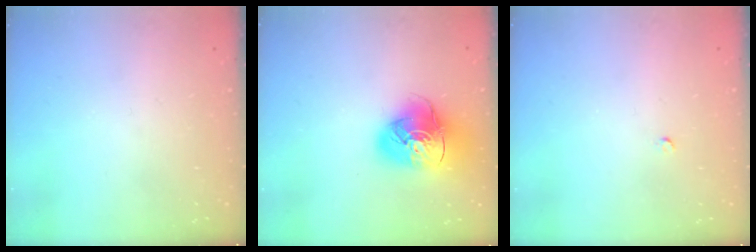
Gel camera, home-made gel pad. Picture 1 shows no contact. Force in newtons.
{"total": 14.9, "press": 14.8, "slide": 1.9}
{"total": 2.0, "press": 2.0, "slide": 0.3}